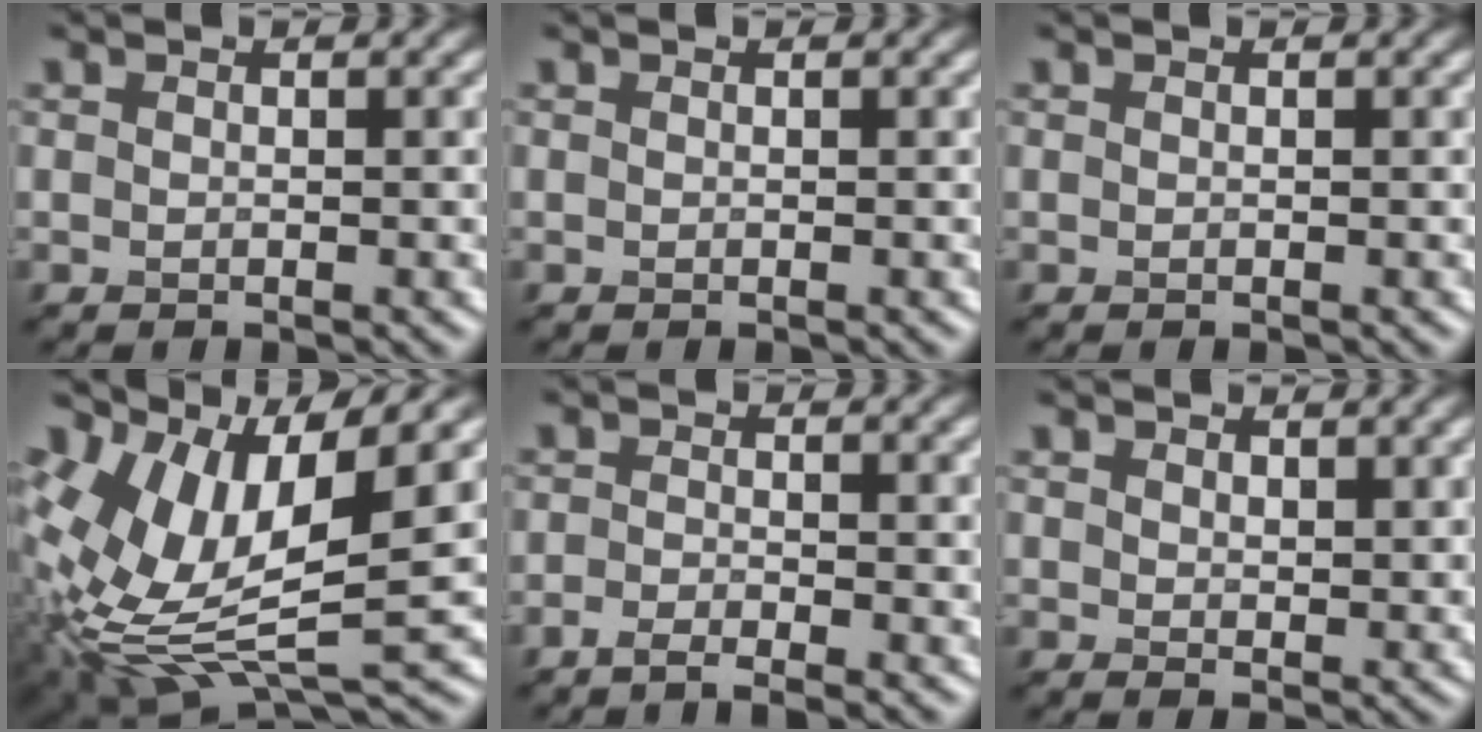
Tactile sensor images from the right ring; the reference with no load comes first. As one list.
[{"total": 0.0}, {"total": 0.0}, {"total": 11.1, "force": [1.7, 5.4, 9.6], "torque": [-0.205, -0.006, 0.029]}, {"total": 1.5, "force": [-1.2, 0.2, 1.0], "torque": [-0.019, -0.004, -0.027]}, {"total": 2.3, "force": [1.7, 1.2, 1.1], "torque": [-0.021, -0.007, 0.035]}]